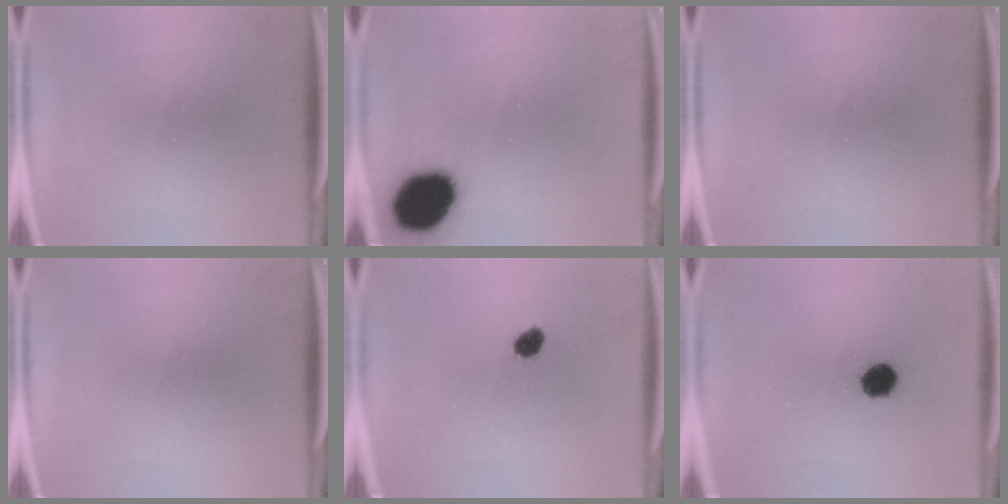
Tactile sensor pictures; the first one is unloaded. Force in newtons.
{"total": 15.2}
{"total": 0.0}
{"total": 0.0}
{"total": 2.8}
{"total": 4.7}